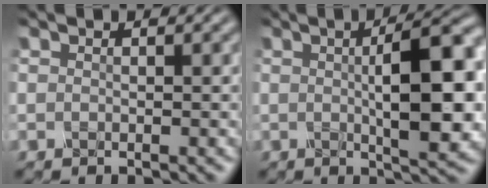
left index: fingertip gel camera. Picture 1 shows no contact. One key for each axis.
{"total": 9.8, "fx": 0.9, "fy": 2.6, "fz": 9.4, "tx": -0.118, "ty": 0.008, "tz": 0.012}